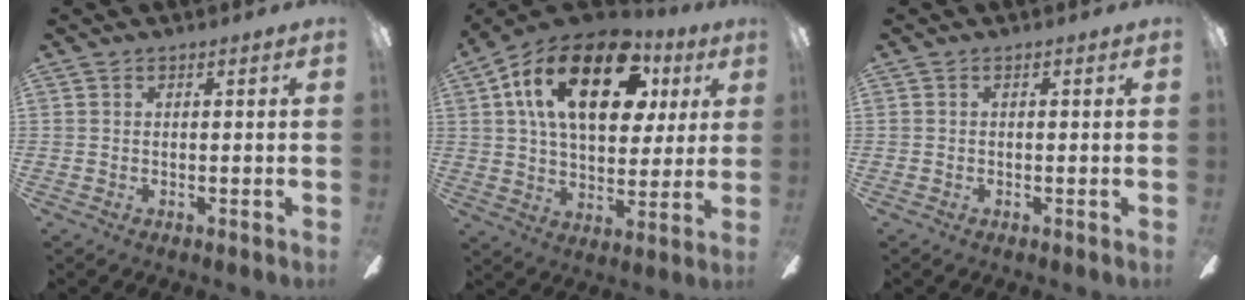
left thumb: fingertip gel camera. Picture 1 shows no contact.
{"total": 22.3, "force": [9.4, 11.8, 16.4], "torque": [-0.280, -0.009, 0.155]}
{"total": 0.0}